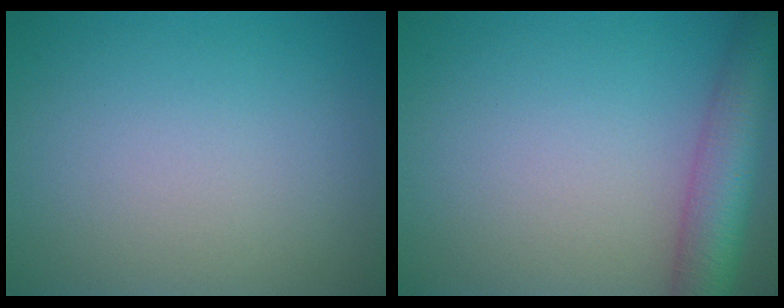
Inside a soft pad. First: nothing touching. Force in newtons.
{"total": 6.5, "press": 6.5, "slide": 0.3}